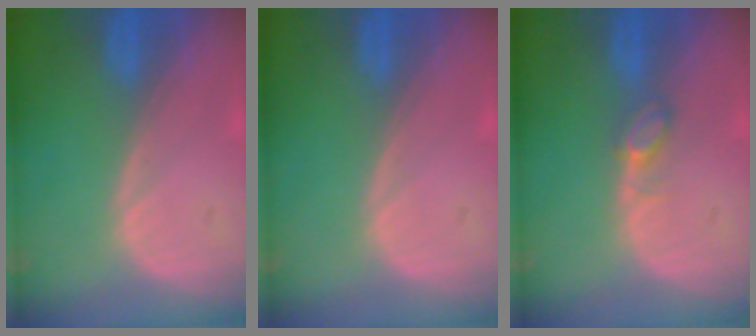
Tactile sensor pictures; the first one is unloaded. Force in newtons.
{"total": 0.0}
{"total": 2.2, "press": 2.2, "slide": 0.3}